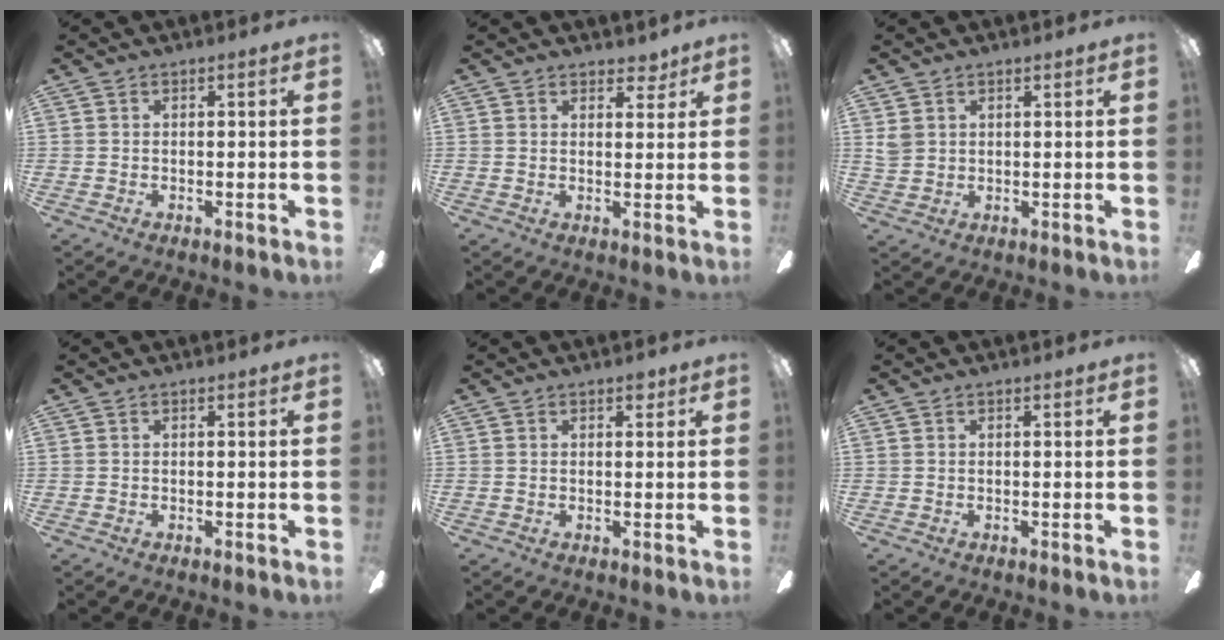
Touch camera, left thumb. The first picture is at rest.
{"total": 3.4, "force": [2.8, 1.7, 0.9], "torque": [0.003, -0.012, 0.048]}
{"total": 3.0, "force": [1.5, 2.4, 1.1], "torque": [-0.016, 0.001, 0.028]}
{"total": 0.0}
{"total": 1.6, "force": [1.1, 1.0, 0.7], "torque": [0.002, -0.003, 0.015]}
{"total": 0.0}